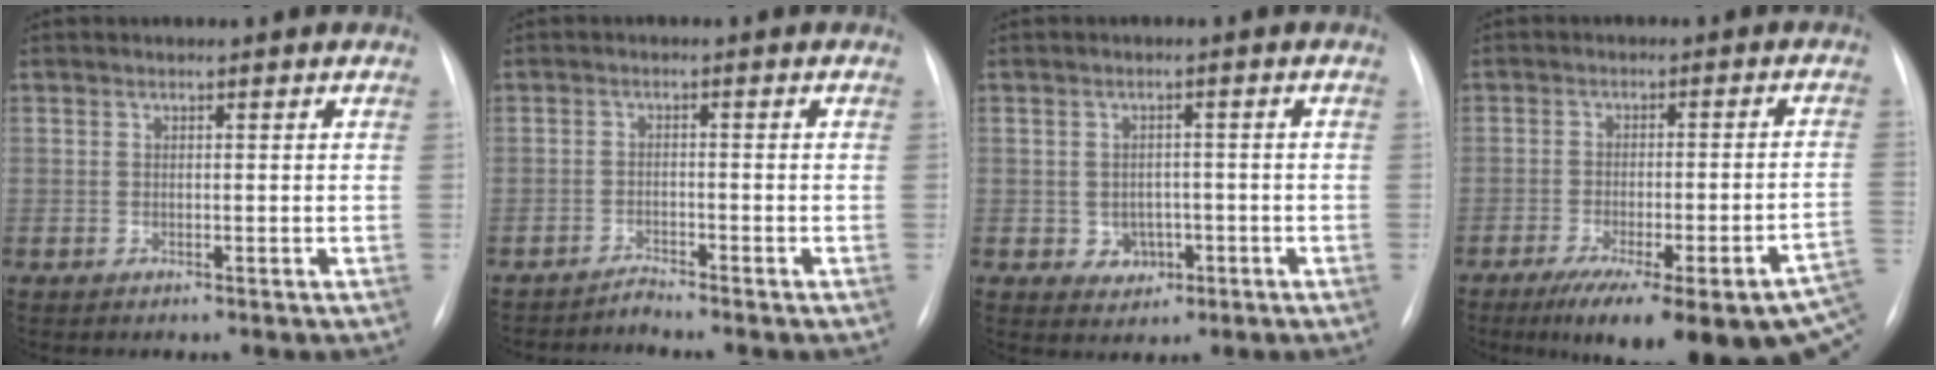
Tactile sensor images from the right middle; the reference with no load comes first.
{"total": 2.0, "force": [-1.8, -0.7, -0.5], "torque": [0.018, -0.011, -0.029]}
{"total": 3.4, "force": [-1.0, 3.0, 1.4], "torque": [-0.013, 0.008, -0.005]}
{"total": 21.7, "force": [-13.0, 3.9, 17.0], "torque": [-0.174, -0.005, -0.172]}